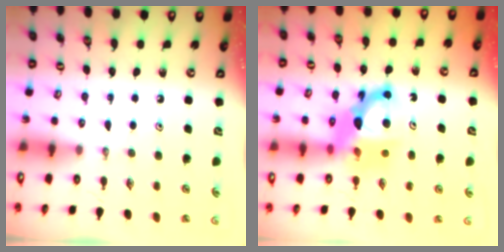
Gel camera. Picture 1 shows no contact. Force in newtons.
{"total": 11.5, "press": 11.4, "slide": 1.3}